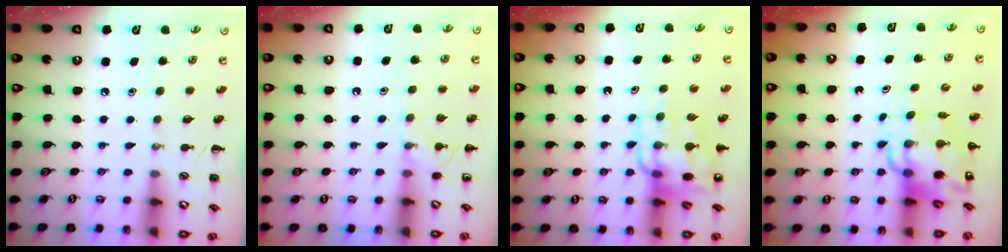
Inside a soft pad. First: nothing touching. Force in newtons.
{"total": 8.0, "press": 7.8, "slide": 1.8}
{"total": 12.6, "press": 12.3, "slide": 2.8}
{"total": 12.8, "press": 12.2, "slide": 3.9}